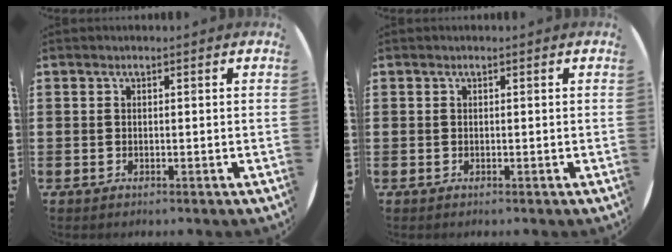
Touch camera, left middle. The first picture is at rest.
{"total": 0.0}